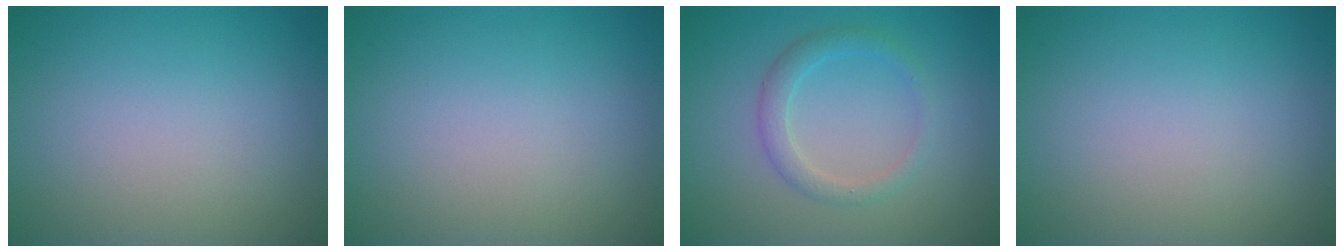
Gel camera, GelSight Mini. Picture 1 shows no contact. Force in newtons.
{"total": 0.0}
{"total": 2.1, "press": 2.1, "slide": 0.1}
{"total": 0.0}